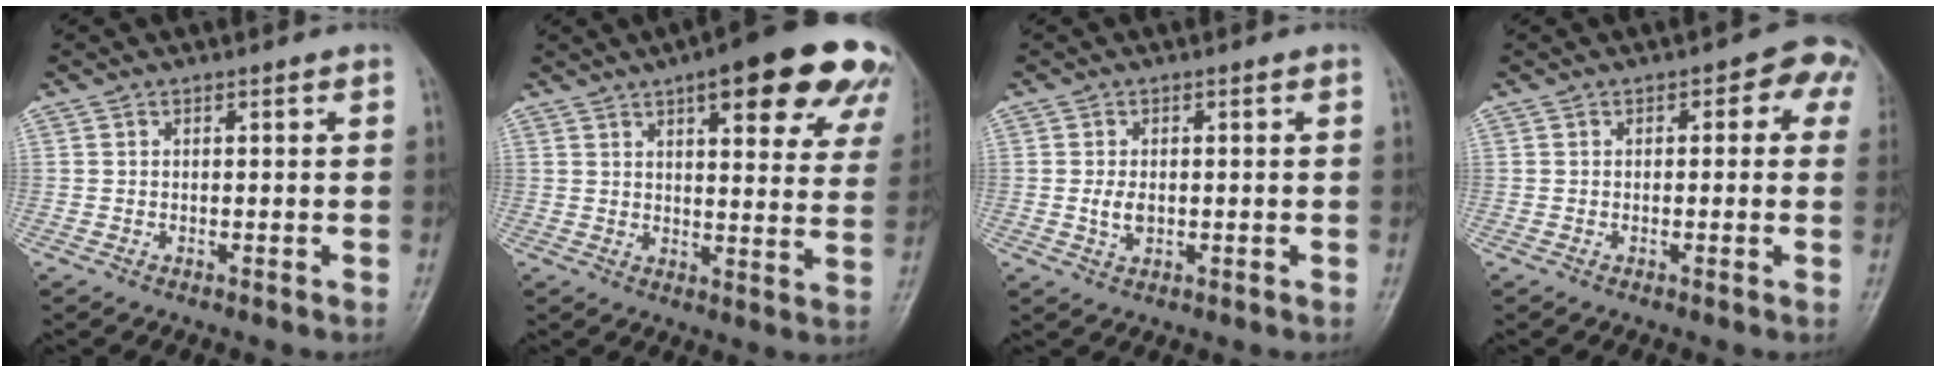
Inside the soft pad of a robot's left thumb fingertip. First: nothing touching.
{"total": 21.9, "force": [12.4, 6.6, 16.8], "torque": [-0.181, -0.023, 0.145]}
{"total": 2.6, "force": [-0.3, 1.7, 2.0], "torque": [-0.038, 0.000, -0.003]}
{"total": 5.7, "force": [1.6, 3.5, 4.2], "torque": [-0.003, 0.014, 0.002]}